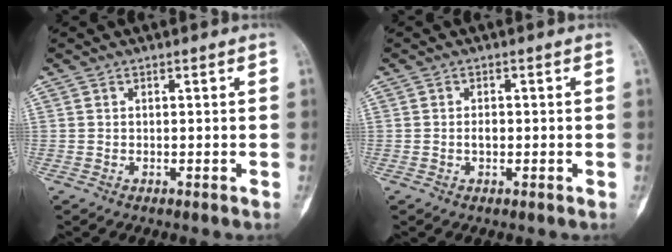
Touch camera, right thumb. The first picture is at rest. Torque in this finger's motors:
{"motor_torque": [0.62, 0.39, 0.21, 0.03, 0.04]}